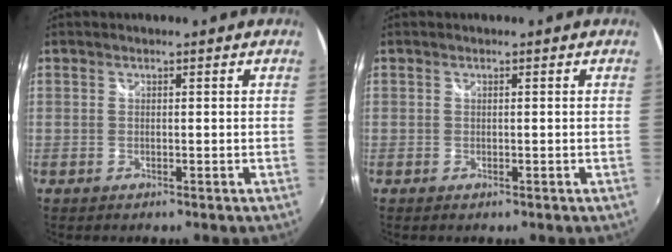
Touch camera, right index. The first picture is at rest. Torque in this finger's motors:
{"motor_torque": [-0.10, -0.07, 0.01, 0.02]}